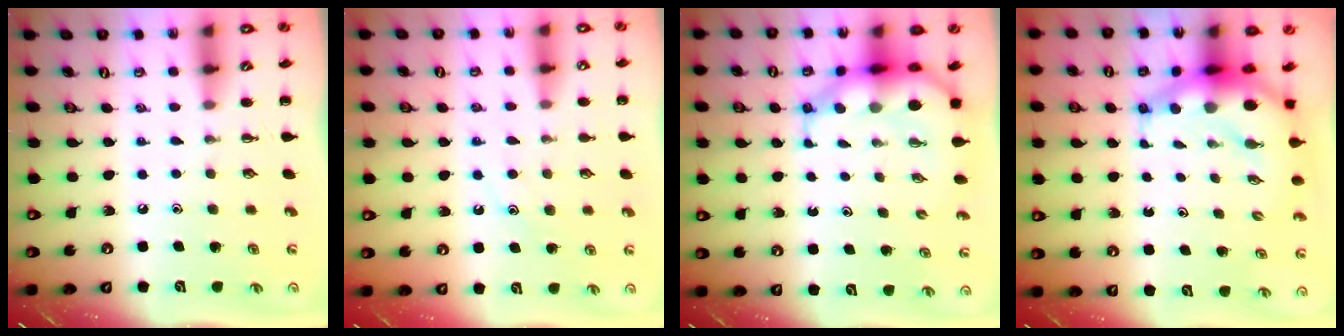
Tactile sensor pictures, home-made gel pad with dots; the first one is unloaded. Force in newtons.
{"total": 9.6, "press": 9.5, "slide": 1.4}
{"total": 8.4, "press": 8.1, "slide": 2.2}
{"total": 9.9, "press": 9.5, "slide": 2.7}